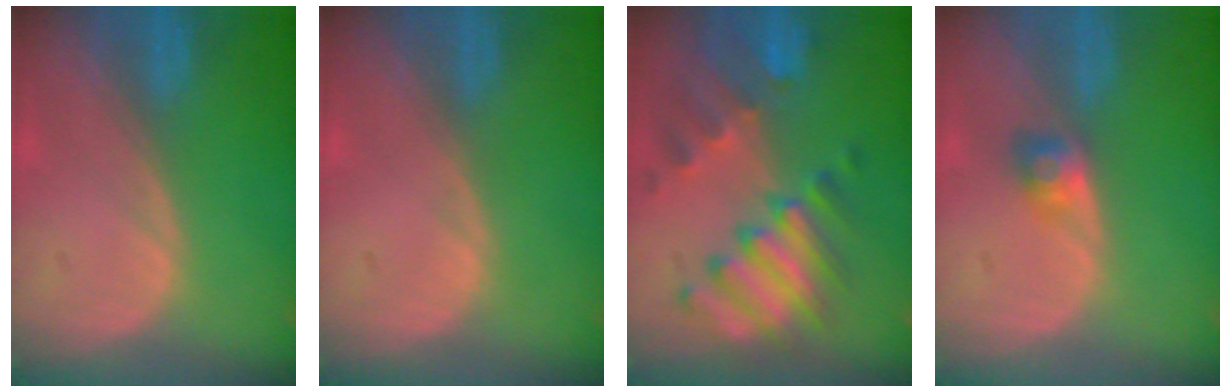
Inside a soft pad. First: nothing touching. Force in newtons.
{"total": 0.0}
{"total": 10.1, "press": 8.9, "slide": 4.8}
{"total": 2.5, "press": 2.4, "slide": 0.8}